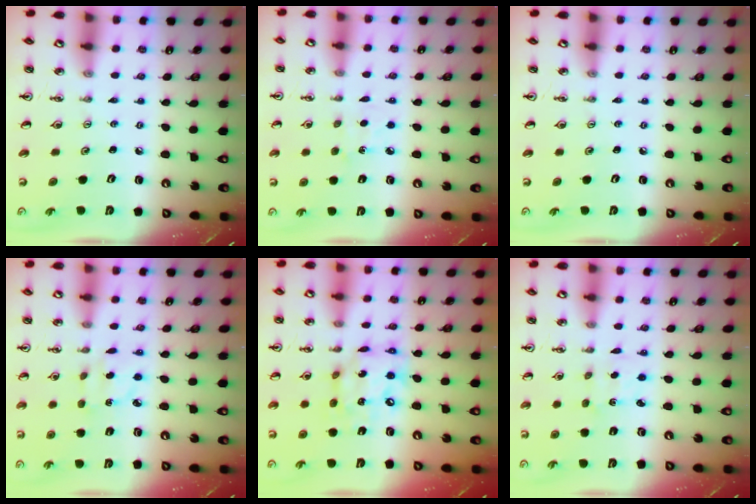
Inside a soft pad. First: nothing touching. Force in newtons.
{"total": 4.2, "press": 4.2, "slide": 0.5}
{"total": 0.0}
{"total": 2.9, "press": 2.9, "slide": 0.6}
{"total": 13.3, "press": 13.3, "slide": 1.5}
{"total": 2.4, "press": 2.3, "slide": 0.4}